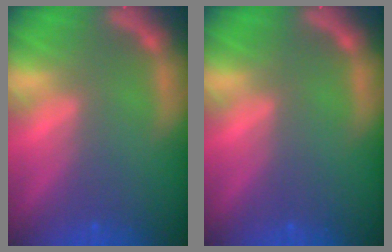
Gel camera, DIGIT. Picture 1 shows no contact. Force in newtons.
{"total": 0.0}